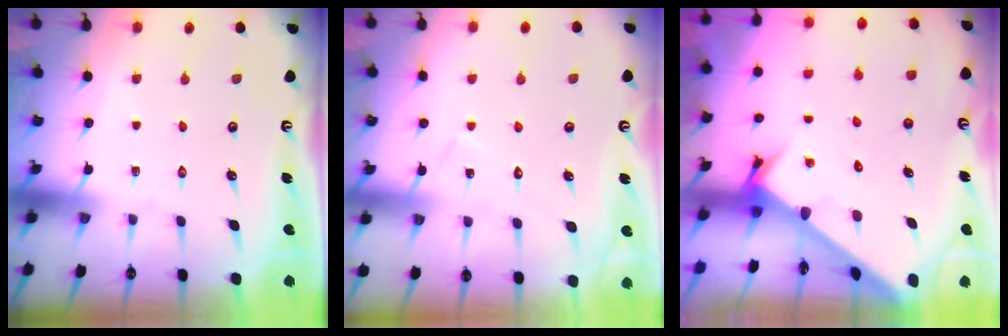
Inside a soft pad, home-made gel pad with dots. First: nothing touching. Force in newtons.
{"total": 7.1, "press": 7.1, "slide": 0.4}
{"total": 2.8, "press": 2.8, "slide": 0.3}